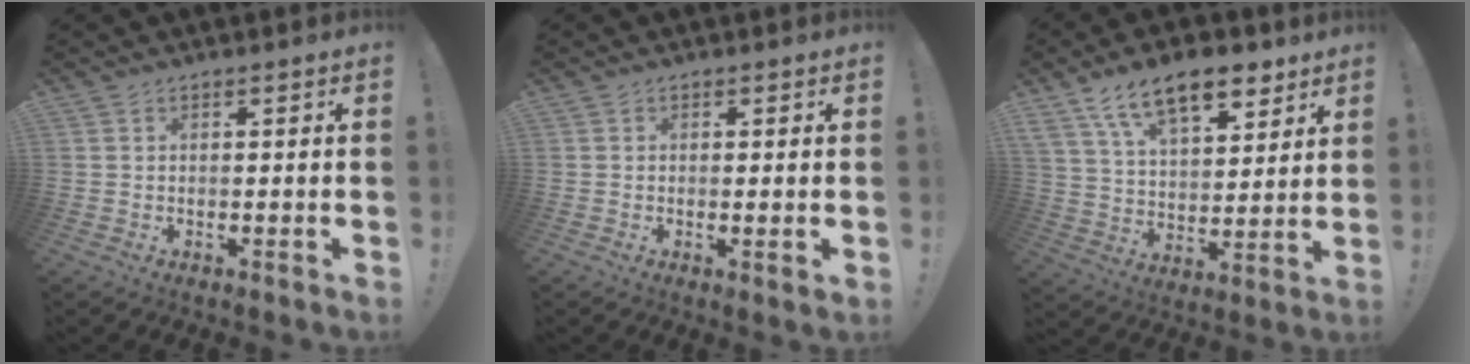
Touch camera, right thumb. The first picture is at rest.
{"total": 1.6, "force": [0.5, 0.2, 1.5], "torque": [-0.015, -0.004, 0.007]}
{"total": 16.5, "force": [10.3, 8.3, 9.9], "torque": [-0.160, -0.055, 0.183]}